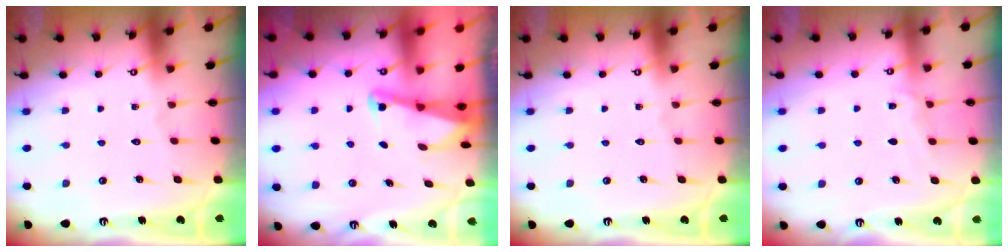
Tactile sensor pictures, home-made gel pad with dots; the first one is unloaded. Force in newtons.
{"total": 2.0, "press": 2.0, "slide": 0.4}
{"total": 0.0}
{"total": 4.8, "press": 4.7, "slide": 0.4}